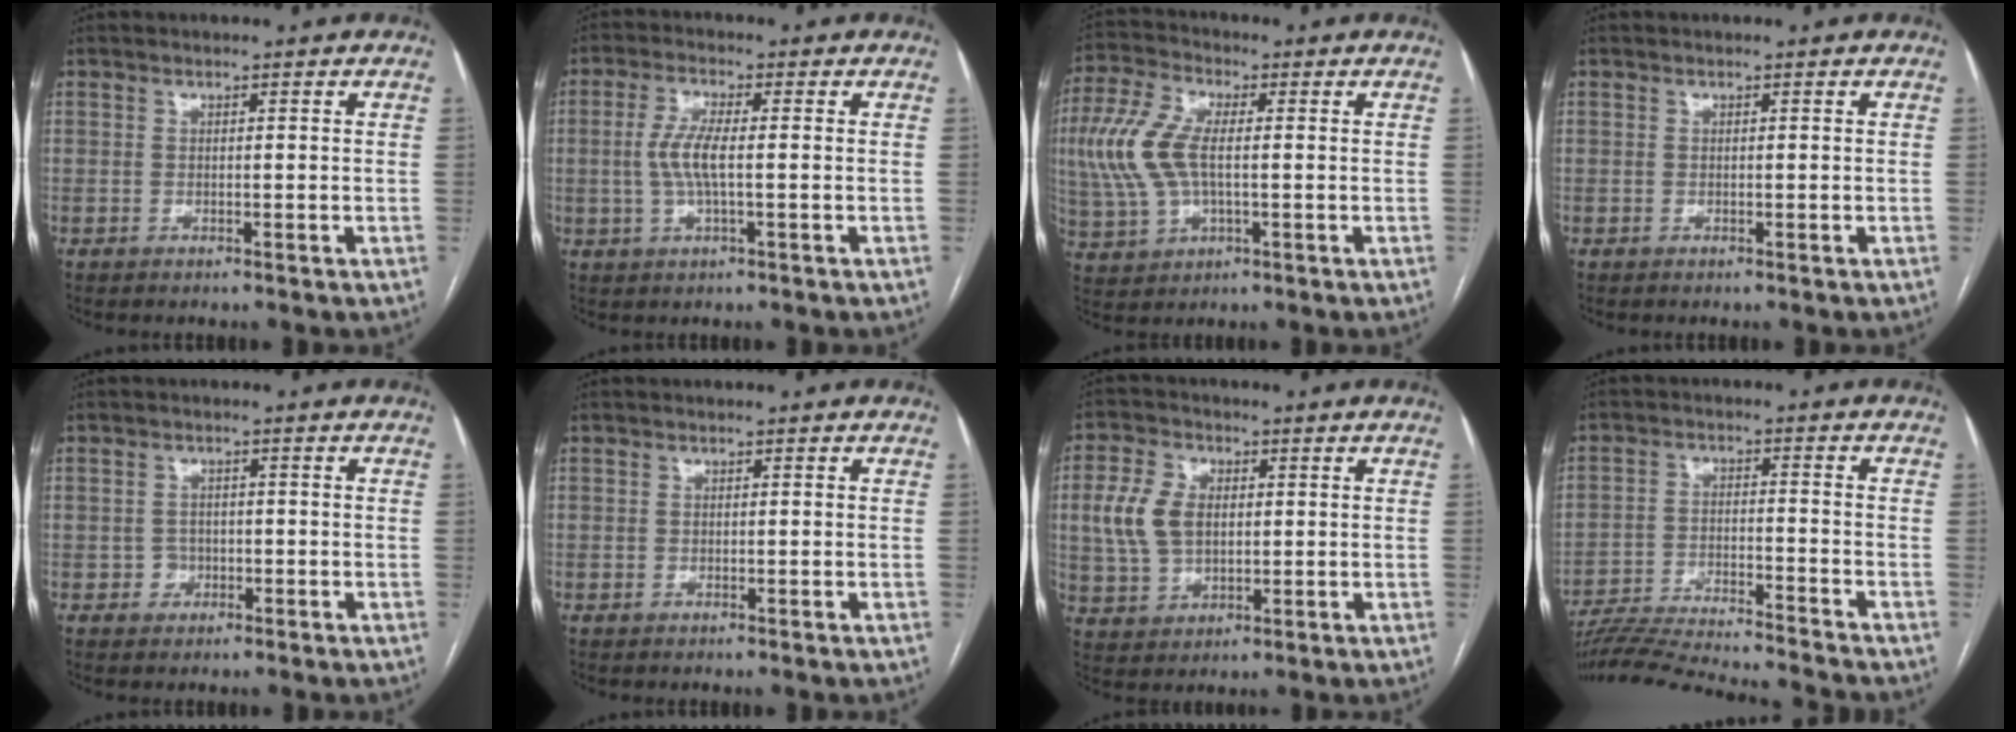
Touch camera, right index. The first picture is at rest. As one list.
[{"total": 5.3, "force": [-0.2, 1.0, 5.2], "torque": [-0.116, 0.003, -0.005]}, {"total": 10.8, "force": [0.3, 5.0, 9.5], "torque": [-0.239, 0.012, 0.009]}, {"total": 0.0}, {"total": 2.0, "force": [-0.7, 1.9, 0.4], "torque": [0.001, 0.008, -0.010]}, {"total": 0.0}, {"total": 8.5, "force": [1.1, 5.8, 6.2], "torque": [-0.147, 0.021, 0.028]}, {"total": 17.3, "force": [-16.4, -0.3, 5.5], "torque": [-0.099, -0.022, -0.255]}]